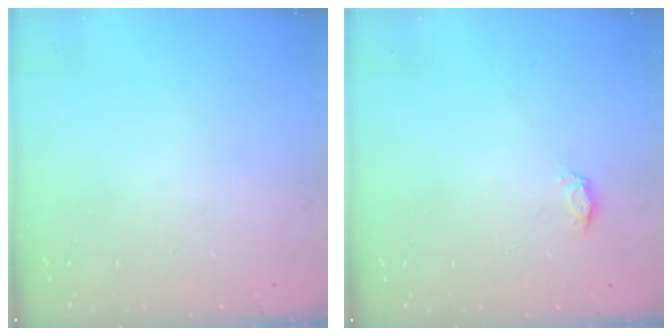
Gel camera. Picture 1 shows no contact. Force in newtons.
{"total": 3.6, "press": 3.6, "slide": 0.5}